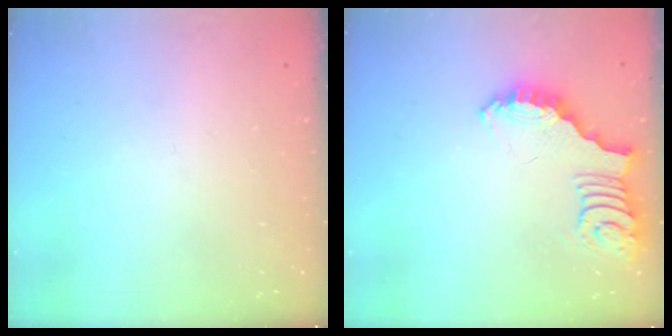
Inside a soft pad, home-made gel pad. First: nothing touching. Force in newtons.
{"total": 2.7, "press": 2.6, "slide": 0.6}